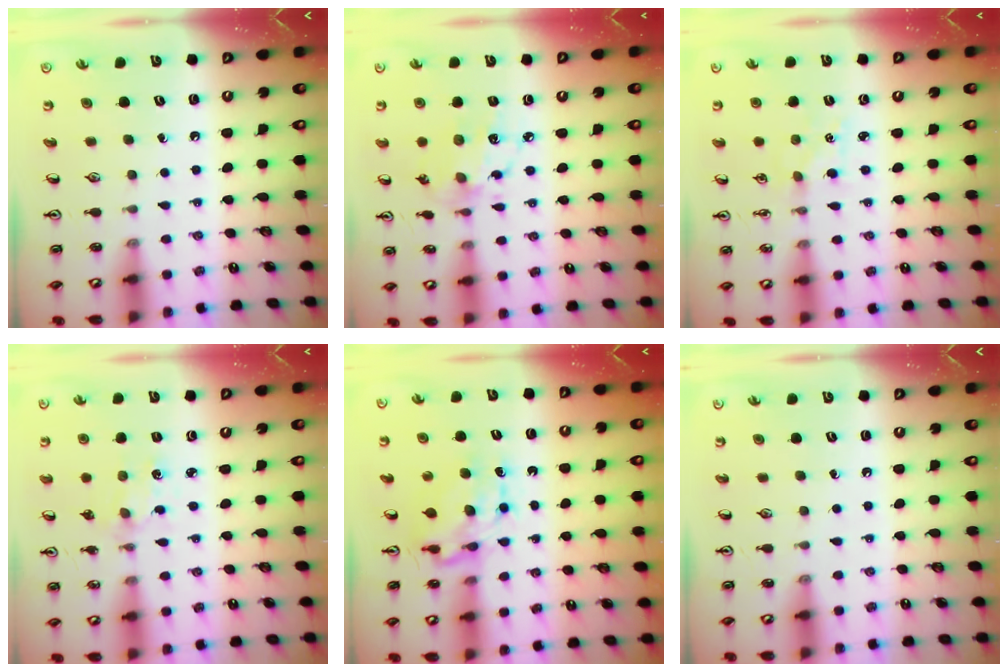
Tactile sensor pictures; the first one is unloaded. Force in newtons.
{"total": 10.0, "press": 9.9, "slide": 0.6}
{"total": 3.7, "press": 3.6, "slide": 0.4}
{"total": 2.0, "press": 1.9, "slide": 0.4}
{"total": 6.9, "press": 6.8, "slide": 0.6}
{"total": 0.0}